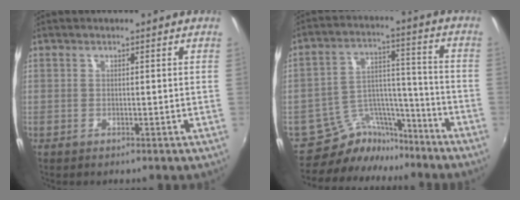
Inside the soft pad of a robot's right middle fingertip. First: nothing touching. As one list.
[{"total": 10.8, "force": [-9.7, 4.8, 0.4], "torque": [-0.006, 0.057, -0.163]}]